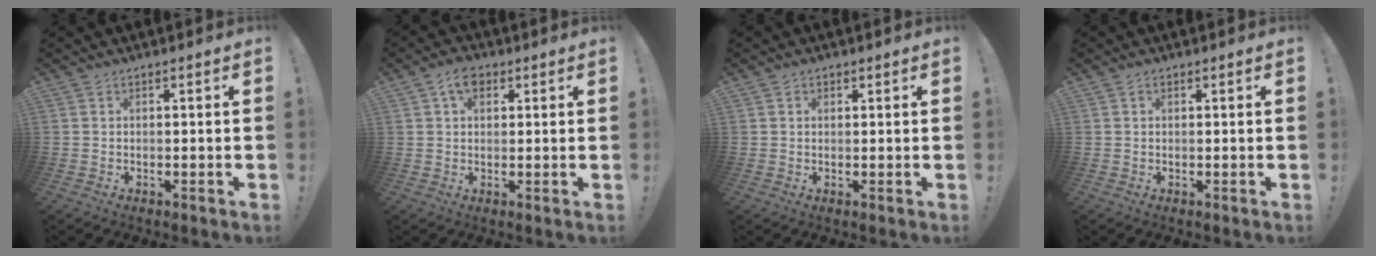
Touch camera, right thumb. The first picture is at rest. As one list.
[{"total": 6.0, "force": [2.7, 3.8, 3.7], "torque": [-0.055, -0.002, 0.050]}, {"total": 1.0, "force": [0.6, 0.8, 0.2], "torque": [0.001, -0.001, 0.010]}, {"total": 0.6, "force": [0.3, 0.5, 0.2], "torque": [-0.005, 0.001, 0.007]}]